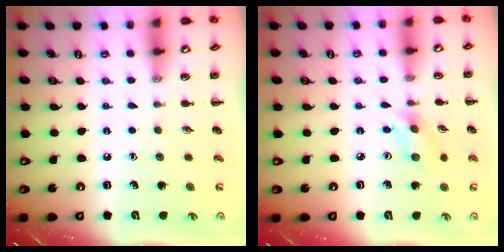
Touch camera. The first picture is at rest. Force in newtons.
{"total": 2.8, "press": 2.7, "slide": 0.9}